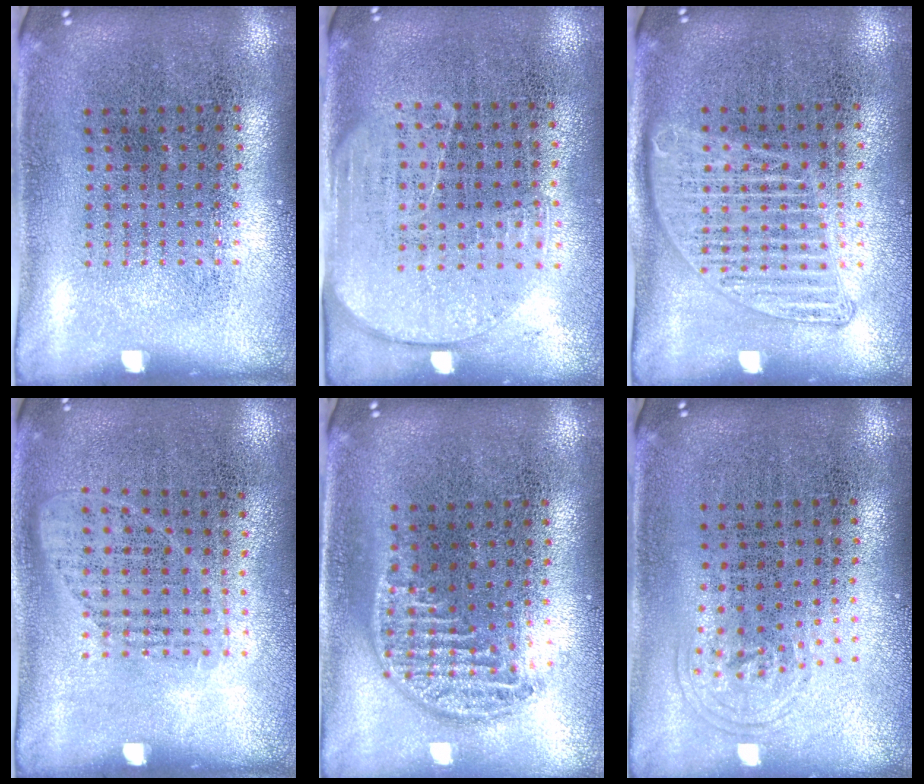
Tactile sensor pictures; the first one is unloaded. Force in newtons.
{"total": 1.7, "press": 1.5, "slide": 0.9}
{"total": 1.5, "press": 1.4, "slide": 0.5}
{"total": 0.9, "press": 0.8, "slide": 0.5}
{"total": 1.4, "press": 1.2, "slide": 0.7}
{"total": 0.8, "press": 0.6, "slide": 0.6}